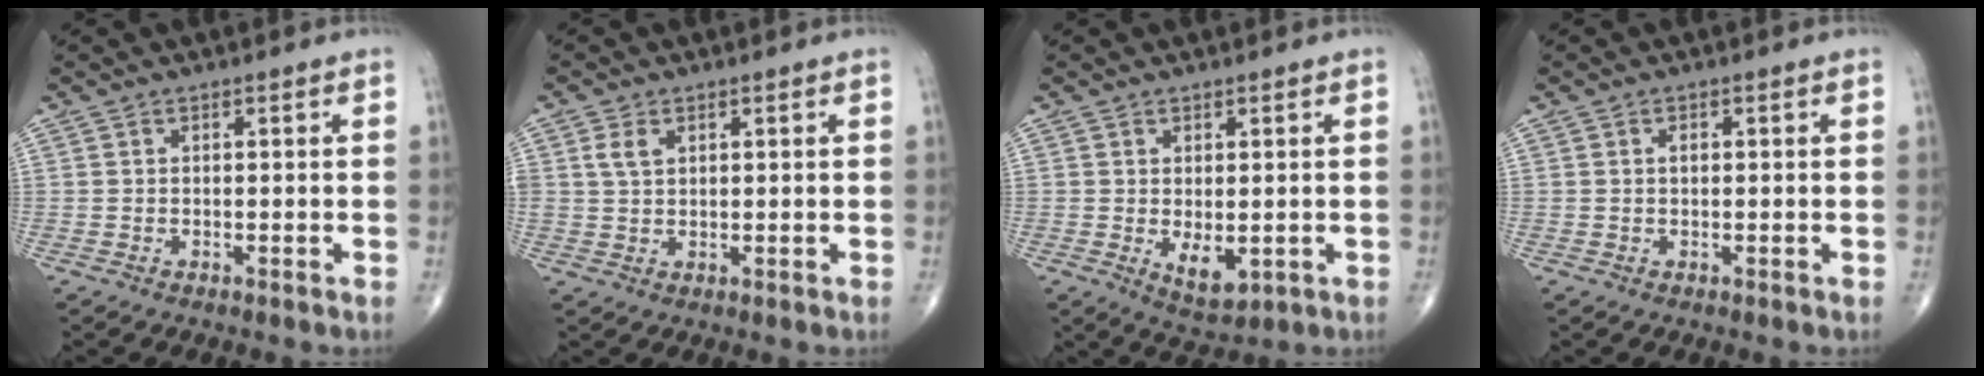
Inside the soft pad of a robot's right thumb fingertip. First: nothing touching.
{"total": 3.1, "force": [1.3, 2.0, 2.0], "torque": [-0.036, 0.000, 0.028]}
{"total": 5.1, "force": [-0.7, 2.6, 4.3], "torque": [-0.057, -0.013, 0.003]}
{"total": 1.0, "force": [0.1, 0.6, 0.7], "torque": [-0.011, 0.002, 0.001]}